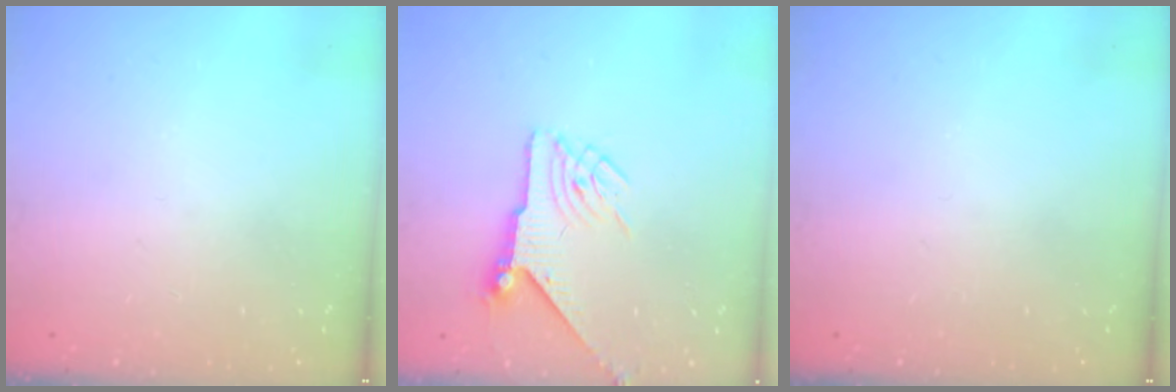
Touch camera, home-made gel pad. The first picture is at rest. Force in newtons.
{"total": 6.4, "press": 6.4, "slide": 0.1}
{"total": 0.0}